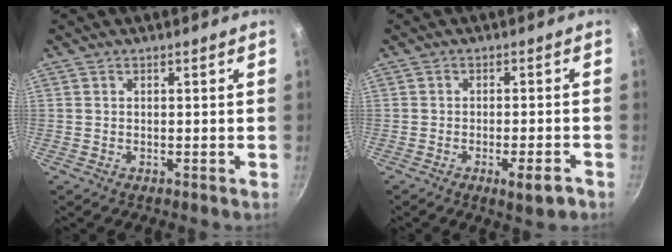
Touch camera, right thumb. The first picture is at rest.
{"total": 5.1, "force": [-2.7, 1.1, 4.1], "torque": [-0.054, 0.009, -0.036]}